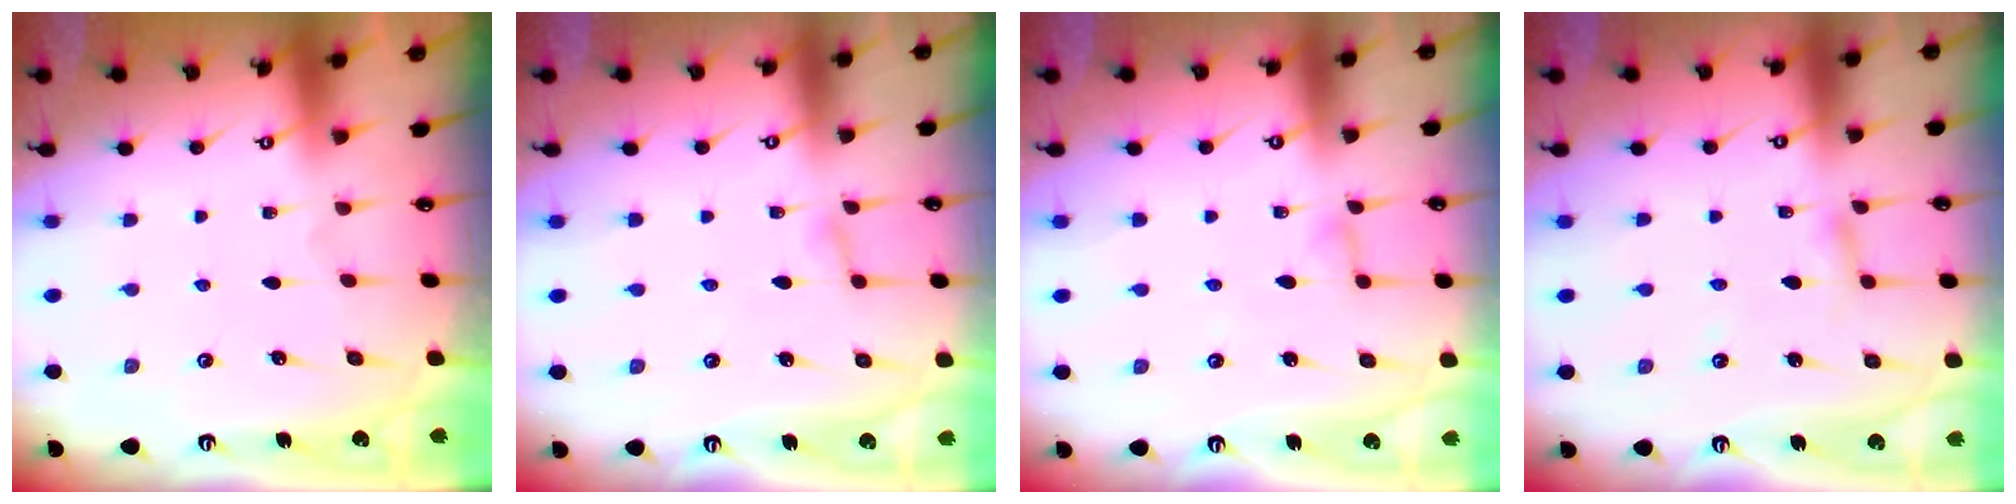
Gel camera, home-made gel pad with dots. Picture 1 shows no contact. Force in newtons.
{"total": 2.8, "press": 2.8, "slide": 0.3}
{"total": 3.0, "press": 3.0, "slide": 0.3}
{"total": 2.5, "press": 2.5, "slide": 0.2}